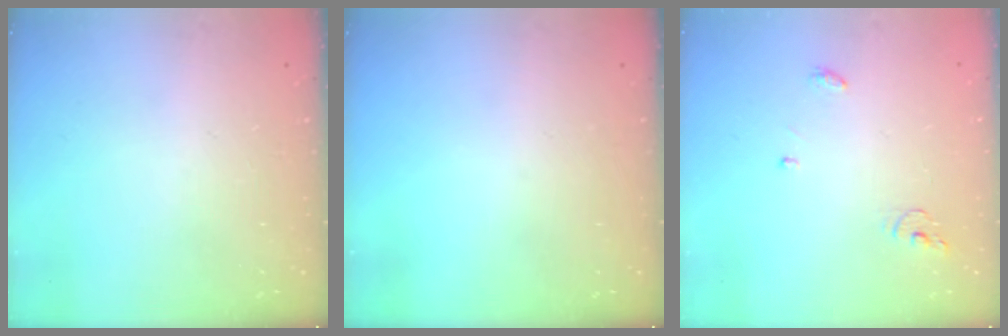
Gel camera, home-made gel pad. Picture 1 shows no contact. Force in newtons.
{"total": 0.0}
{"total": 4.2, "press": 4.1, "slide": 0.3}